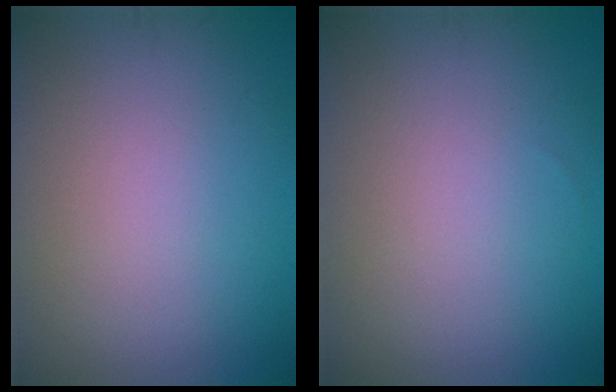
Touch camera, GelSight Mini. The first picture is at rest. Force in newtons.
{"total": 0.0}